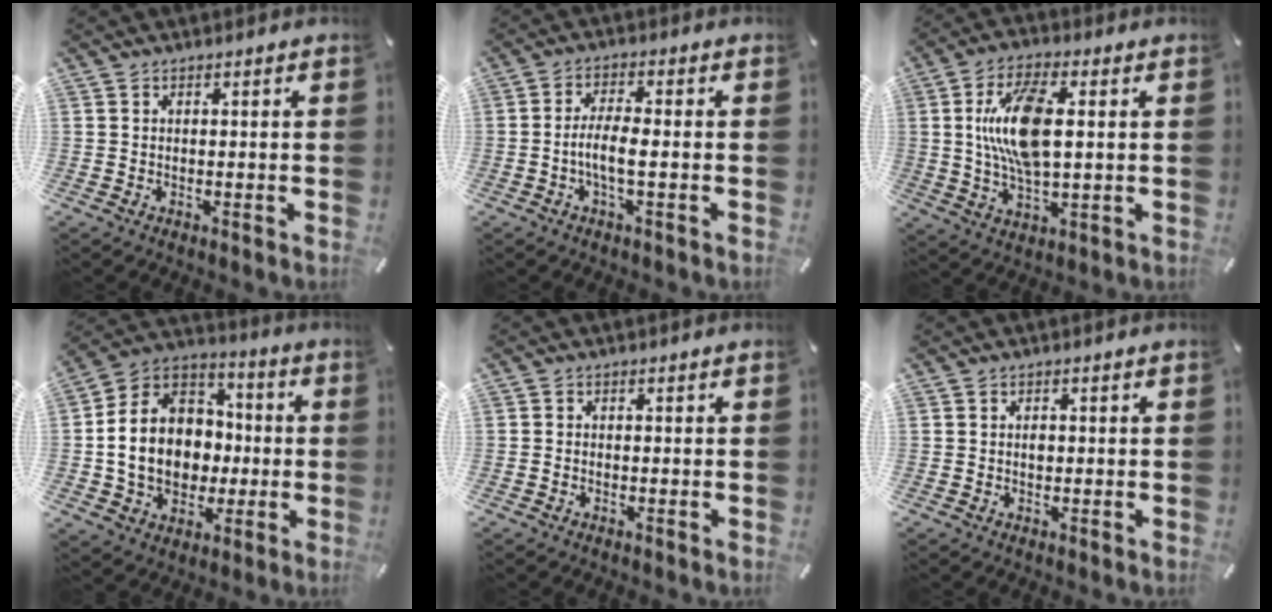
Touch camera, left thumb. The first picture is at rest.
{"total": 6.1, "force": [-1.3, 1.8, 5.7], "torque": [-0.115, 0.000, -0.026]}
{"total": 14.0, "force": [2.2, 6.4, 12.2], "torque": [-0.259, -0.006, 0.032]}
{"total": 15.5, "force": [-2.3, 13.3, 7.7], "torque": [-0.178, 0.012, -0.036]}
{"total": 0.6, "force": [-0.4, 0.3, 0.2], "torque": [-0.004, -0.001, -0.009]}
{"total": 1.1, "force": [0.0, 0.9, 0.7], "torque": [-0.007, -0.002, -0.002]}